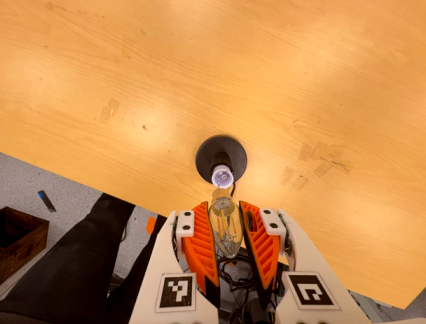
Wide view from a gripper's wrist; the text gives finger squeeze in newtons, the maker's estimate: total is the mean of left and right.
{"total": 14.6, "left": 16.6, "right": 12.5}